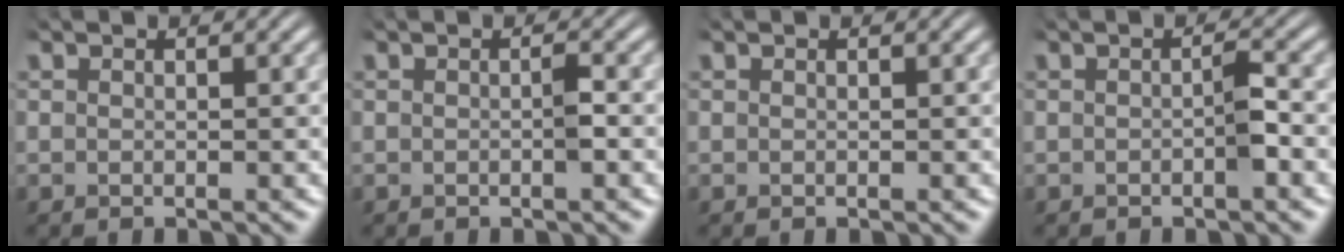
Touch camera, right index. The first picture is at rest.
{"total": 0.7, "force": [-0.1, 0.1, 0.7], "torque": [-0.004, 0.004, -0.004]}
{"total": 0.0}
{"total": 1.2, "force": [-0.3, 0.1, 1.2], "torque": [-0.008, 0.005, -0.007]}